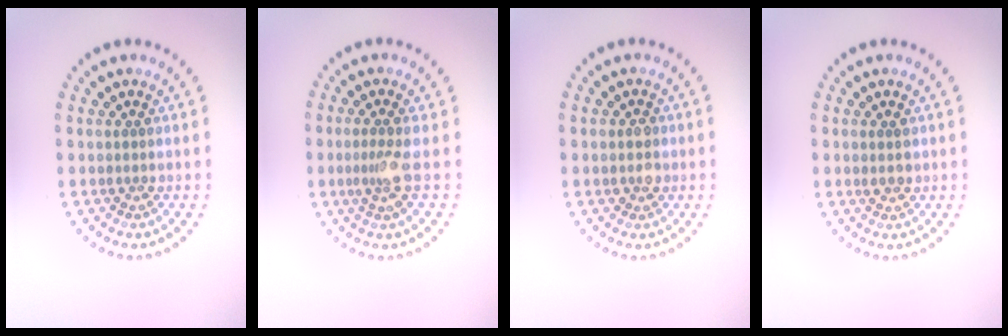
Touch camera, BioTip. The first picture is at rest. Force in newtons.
{"total": 2.1, "press": 1.5, "slide": 1.5}
{"total": 1.6, "press": 1.6, "slide": 0.5}
{"total": 1.0, "press": 1.0, "slide": 0.2}